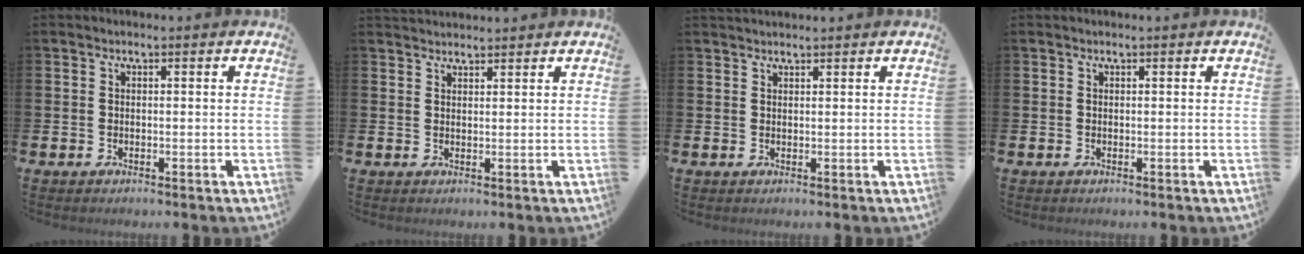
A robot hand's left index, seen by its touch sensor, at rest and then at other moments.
{"total": 2.0, "force": [1.9, 0.4, 0.0], "torque": [0.006, -0.008, 0.034]}
{"total": 1.1, "force": [1.1, 0.2, 0.1], "torque": [0.007, -0.003, 0.018]}
{"total": 0.0}